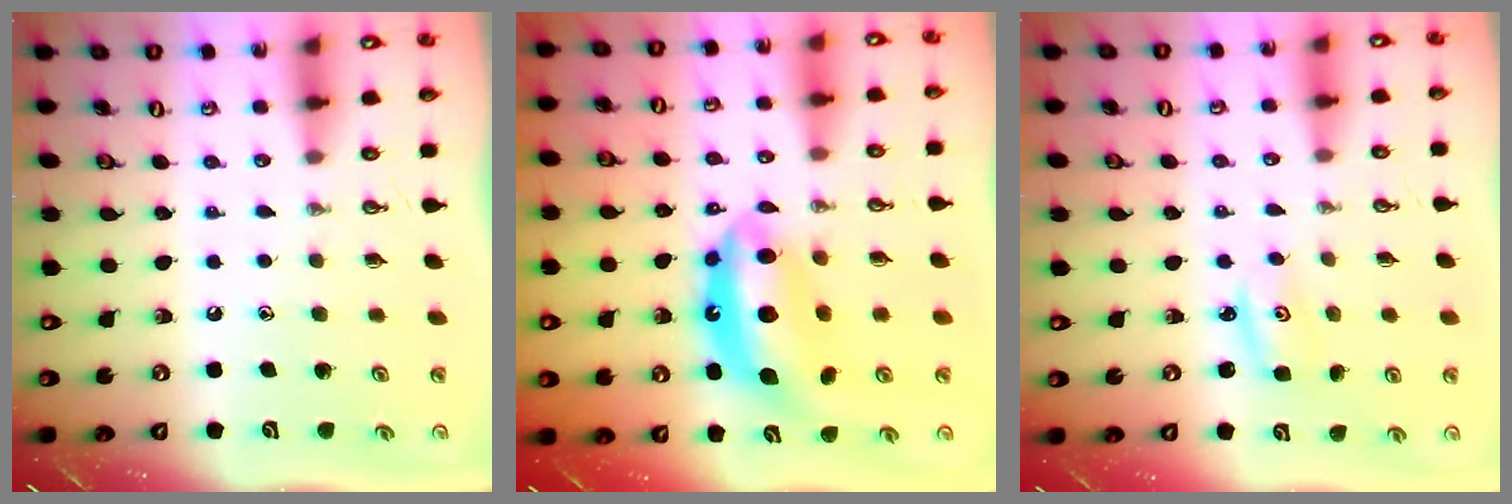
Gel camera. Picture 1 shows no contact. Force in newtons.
{"total": 13.7, "press": 13.6, "slide": 1.8}
{"total": 2.6, "press": 2.6, "slide": 0.2}